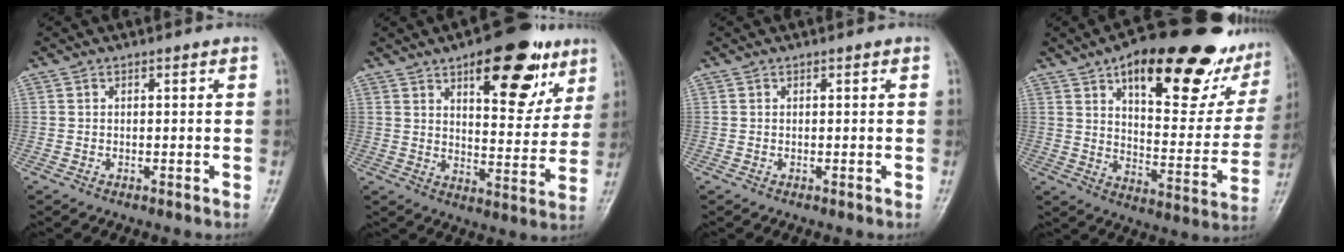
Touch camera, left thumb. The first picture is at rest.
{"total": 17.4, "force": [9.3, 7.6, 12.6], "torque": [-0.115, -0.036, 0.131]}
{"total": 0.0}
{"total": 26.9, "force": [16.6, 10.0, 18.7], "torque": [-0.207, -0.046, 0.237]}